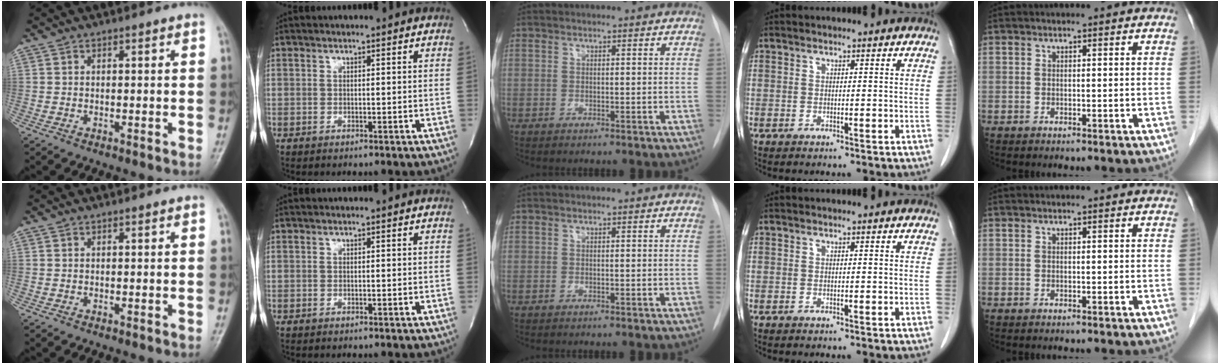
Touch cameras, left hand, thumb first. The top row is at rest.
{}